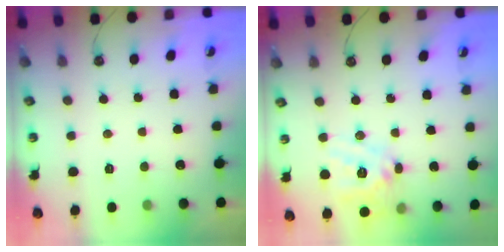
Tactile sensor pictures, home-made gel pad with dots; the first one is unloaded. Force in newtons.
{"total": 15.5, "press": 15.3, "slide": 2.3}